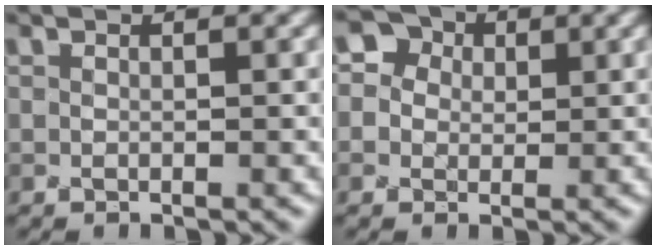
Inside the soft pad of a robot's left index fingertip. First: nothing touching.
{"total": 3.4, "force": [1.0, 3.1, 0.8], "torque": [-0.006, 0.008, 0.009]}